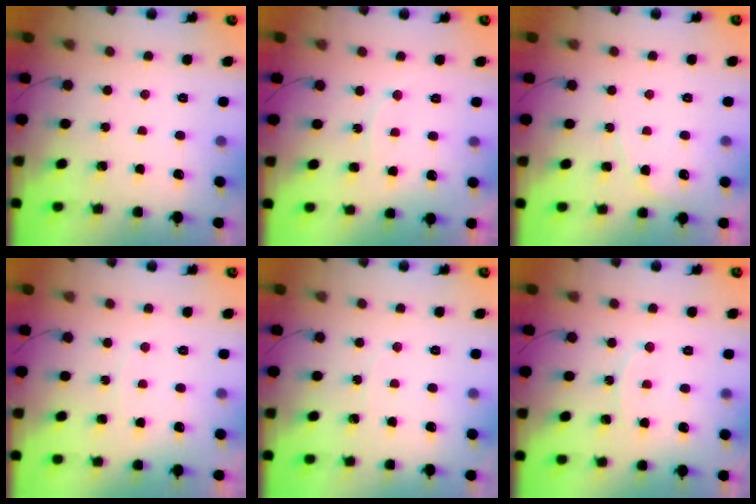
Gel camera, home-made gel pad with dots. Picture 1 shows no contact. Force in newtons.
{"total": 6.2, "press": 6.2, "slide": 0.3}
{"total": 5.6, "press": 5.6, "slide": 0.2}
{"total": 3.9, "press": 3.9, "slide": 0.4}
{"total": 3.6, "press": 2.9, "slide": 2.2}
{"total": 6.3, "press": 6.3, "slide": 0.0}